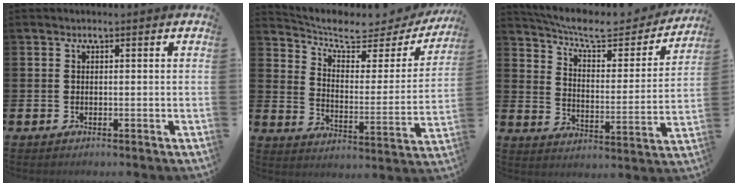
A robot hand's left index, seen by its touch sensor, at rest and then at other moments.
{"total": 6.4, "force": [5.5, 2.1, 2.4], "torque": [-0.076, -0.044, 0.087]}
{"total": 8.6, "force": [7.6, 2.2, 3.4], "torque": [-0.086, -0.052, 0.127]}